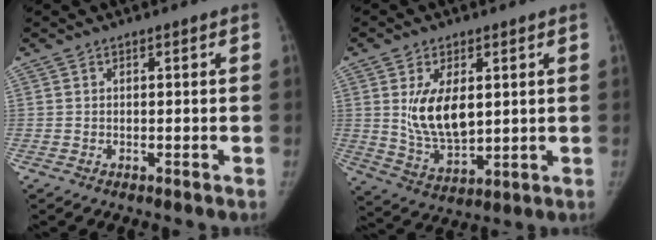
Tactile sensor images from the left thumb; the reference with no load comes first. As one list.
[{"total": 10.9, "force": [2.2, 6.1, 8.8], "torque": [-0.141, -0.022, 0.056]}]